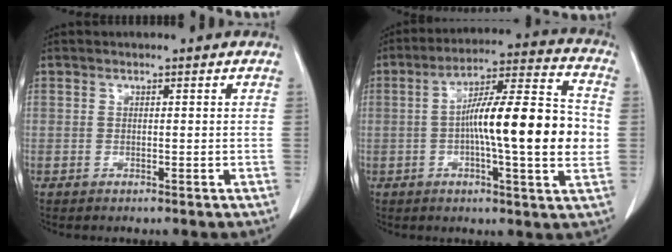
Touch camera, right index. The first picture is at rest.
{"total": 17.4, "force": [-1.0, 1.9, 17.2], "torque": [-0.270, 0.015, -0.024]}